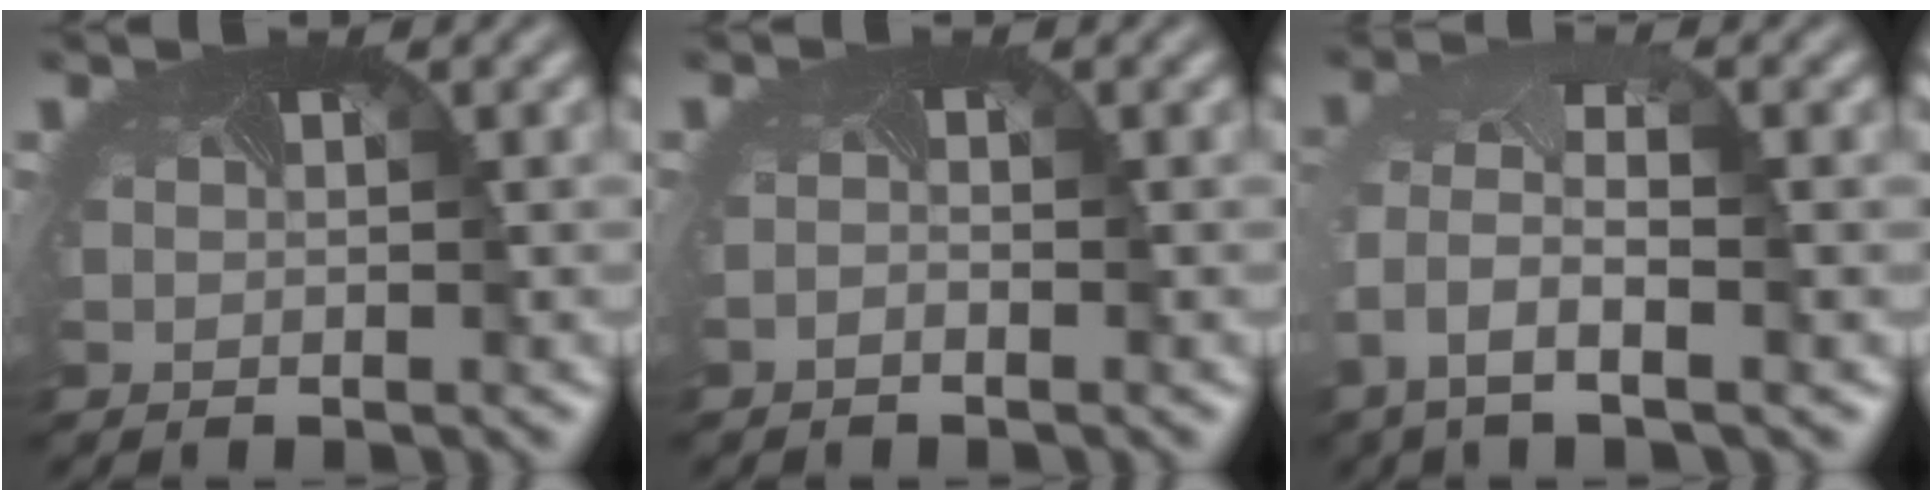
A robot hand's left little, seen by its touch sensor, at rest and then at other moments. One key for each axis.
{"total": 0.7, "fx": -0.5, "fy": -0.4, "fz": -0.2, "tx": -0.006, "ty": -0.005, "tz": -0.014}
{"total": 6.6, "fx": -2.1, "fy": 3.3, "fz": 5.4, "tx": -0.147, "ty": -0.018, "tz": -0.038}